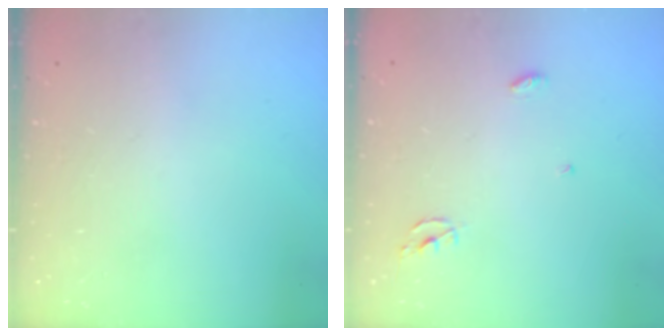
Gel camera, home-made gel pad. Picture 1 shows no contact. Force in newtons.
{"total": 3.1, "press": 3.1, "slide": 0.2}